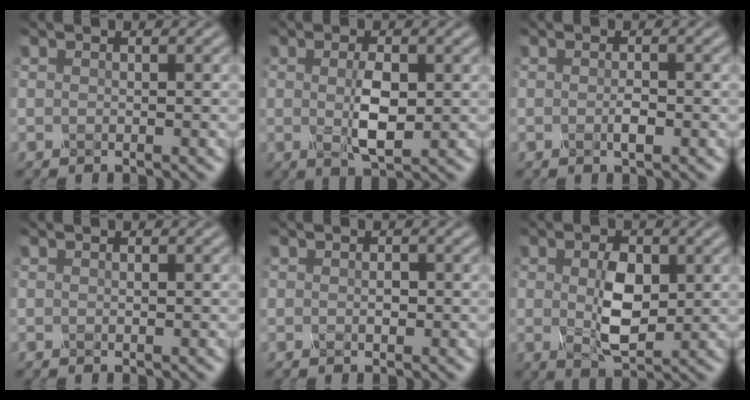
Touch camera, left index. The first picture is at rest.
{"total": 3.0, "force": [0.2, 0.8, 2.9], "torque": [-0.065, 0.000, 0.008]}
{"total": 0.8, "force": [-0.2, 0.0, 0.7], "torque": [-0.021, 0.004, -0.006]}
{"total": 0.0}
{"total": 0.0}
{"total": 4.0, "force": [0.5, 2.0, 3.4], "torque": [-0.073, 0.003, 0.014]}